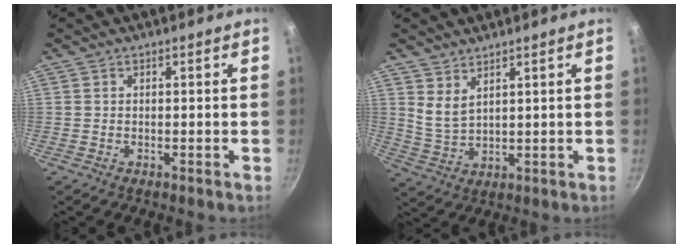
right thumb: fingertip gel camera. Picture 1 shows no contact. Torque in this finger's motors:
{"motor_torque": [-0.79, 0.44, -0.09, 0.16, 0.11]}